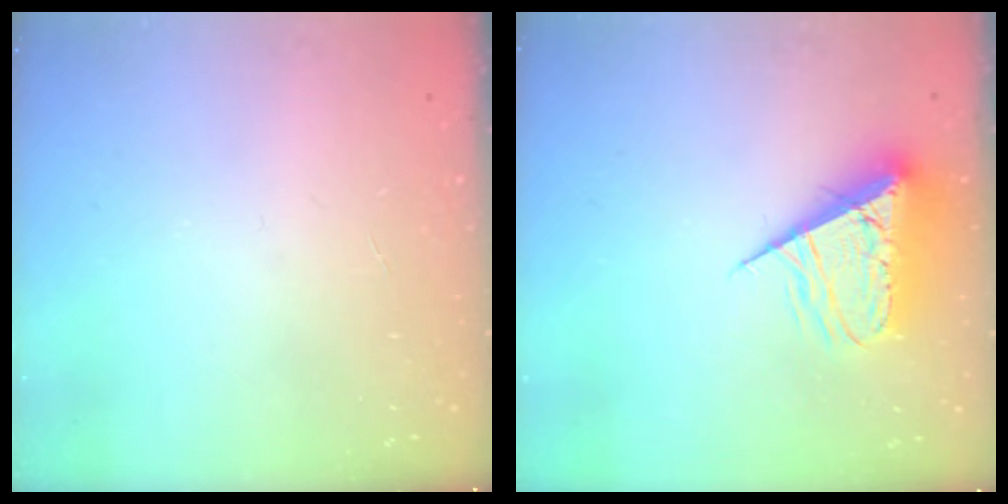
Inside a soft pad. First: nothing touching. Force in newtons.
{"total": 9.9, "press": 9.8, "slide": 0.7}